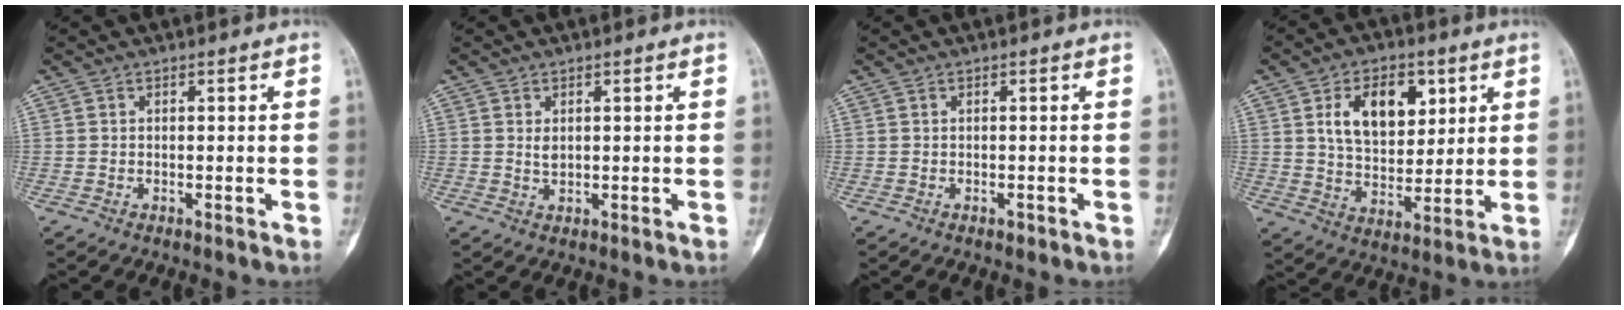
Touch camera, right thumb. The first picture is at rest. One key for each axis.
{"total": 1.5, "fx": 0.5, "fy": 0.9, "fz": 1.1, "tx": -0.012, "ty": -0.004, "tz": 0.011}
{"total": 0.6, "fx": -0.4, "fy": 0.4, "fz": 0.4, "tx": -0.009, "ty": 0.003, "tz": -0.003}
{"total": 13.1, "fx": 4.8, "fy": 8.2, "fz": 9.1, "tx": -0.111, "ty": -0.019, "tz": 0.089}